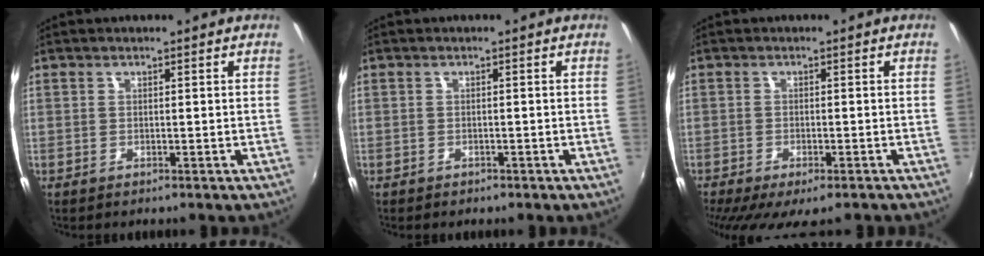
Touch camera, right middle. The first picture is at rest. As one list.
[{"total": 1.2, "force": [-0.9, 0.7, 0.3], "torque": [-0.010, -0.002, -0.011]}, {"total": 9.5, "force": [-6.8, 3.0, 5.8], "torque": [-0.124, -0.042, -0.104]}]